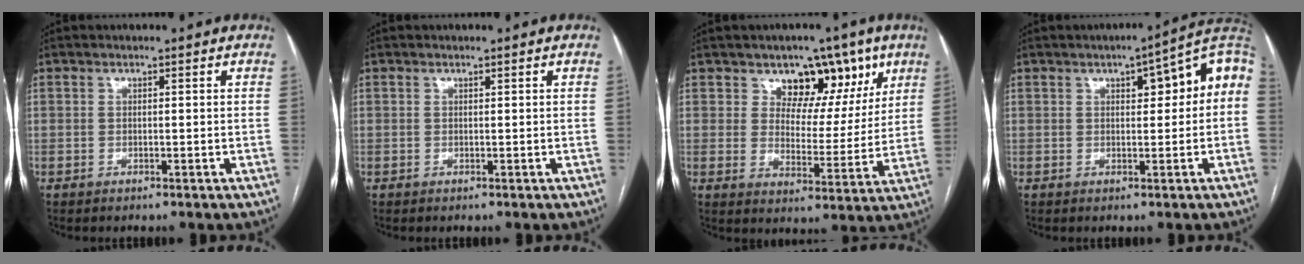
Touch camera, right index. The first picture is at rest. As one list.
[{"total": 0.0}, {"total": 10.0, "force": [5.9, 6.5, 4.7], "torque": [-0.046, 0.009, 0.089]}, {"total": 9.3, "force": [1.9, 2.3, 8.8], "torque": [-0.116, 0.039, 0.020]}]